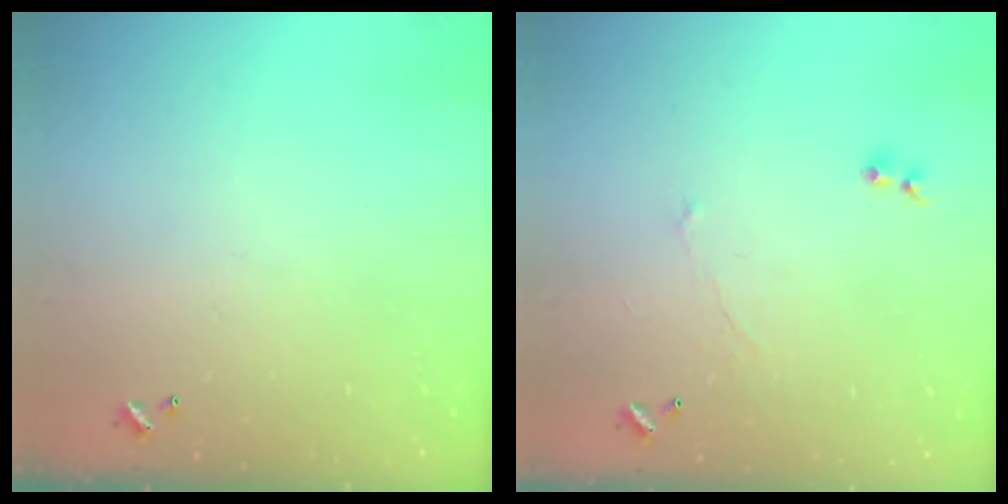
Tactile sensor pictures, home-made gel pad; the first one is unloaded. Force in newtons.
{"total": 0.8, "press": 0.4, "slide": 0.7}